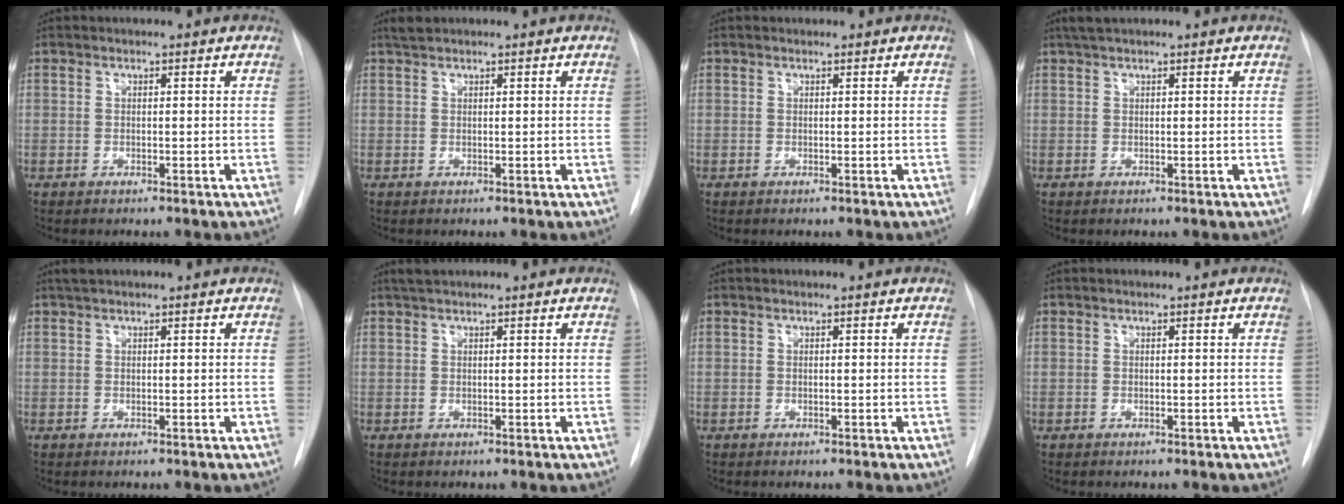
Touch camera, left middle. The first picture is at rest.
{"total": 1.1, "force": [1.0, 0.1, 0.4], "torque": [-0.012, 0.008, 0.023]}
{"total": 0.0}
{"total": 2.2, "force": [1.7, 0.2, 1.3], "torque": [-0.025, 0.018, 0.031]}
{"total": 1.2, "force": [0.9, 0.0, 0.7], "torque": [-0.017, 0.014, 0.020]}
{"total": 1.4, "force": [1.2, 0.1, 0.8], "torque": [-0.018, 0.012, 0.025]}
{"total": 0.0}
{"total": 0.0}